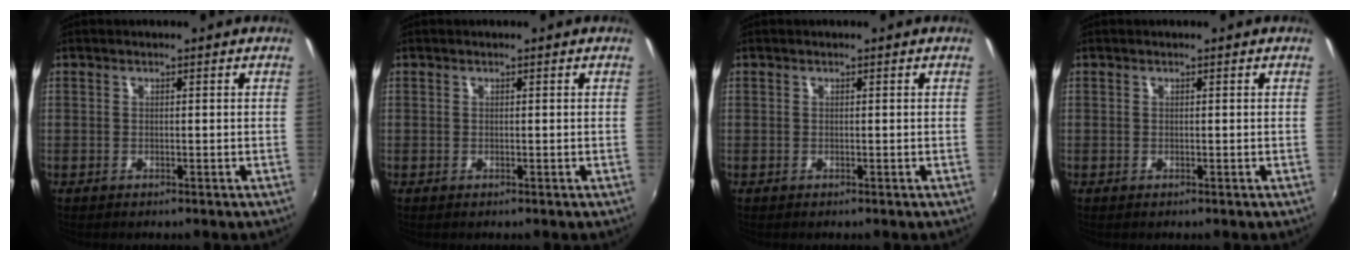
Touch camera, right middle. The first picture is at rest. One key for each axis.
{"total": 0.0}
{"total": 0.0}
{"total": 0.0}